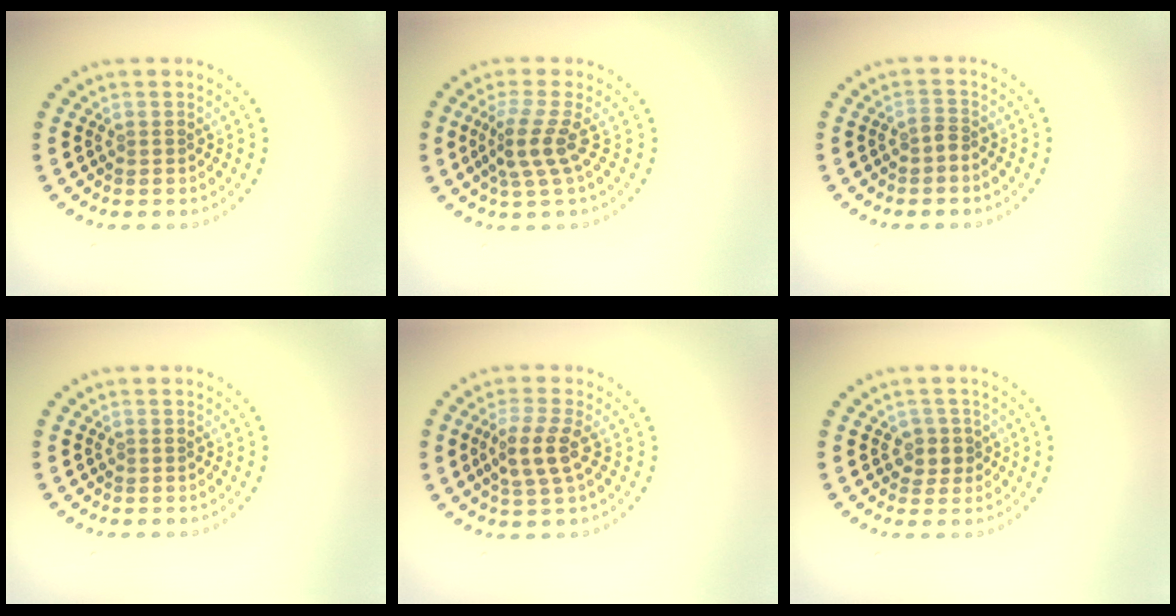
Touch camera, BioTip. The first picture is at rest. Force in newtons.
{"total": 2.9, "press": 2.0, "slide": 2.2}
{"total": 0.8, "press": 0.4, "slide": 0.6}
{"total": 0.0}
{"total": 3.0, "press": 2.6, "slide": 1.4}
{"total": 1.8, "press": 1.4, "slide": 1.1}